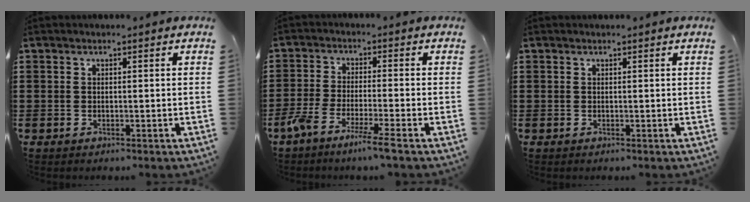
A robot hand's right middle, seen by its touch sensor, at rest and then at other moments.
{"total": 5.4, "force": [-4.1, -0.3, 3.4], "torque": [-0.082, -0.019, -0.081]}
{"total": 0.0}